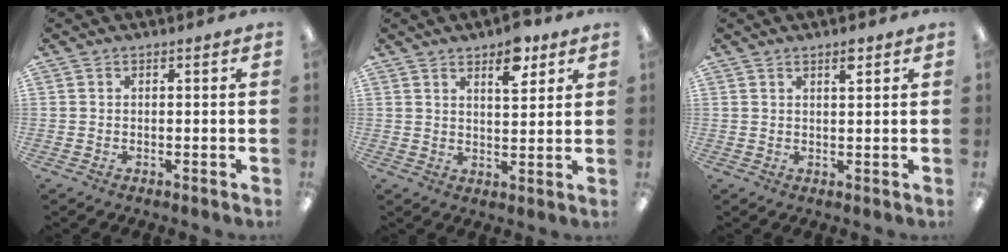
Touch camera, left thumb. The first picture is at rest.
{"total": 7.3, "force": [4.8, 3.1, 4.6], "torque": [-0.053, -0.021, 0.077]}
{"total": 2.4, "force": [1.8, 0.5, 1.5], "torque": [-0.026, -0.002, 0.031]}